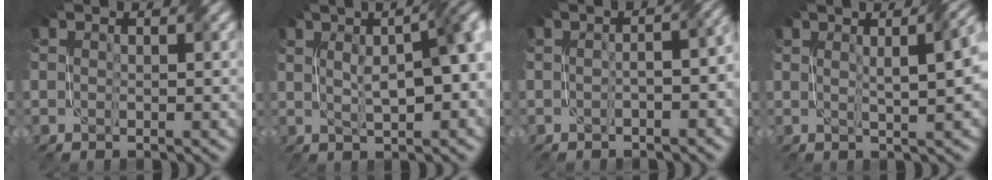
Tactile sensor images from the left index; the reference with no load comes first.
{"total": 8.0, "force": [1.6, 2.6, 7.4], "torque": [-0.087, 0.019, 0.016]}
{"total": 4.6, "force": [-1.1, 1.9, 4.1], "torque": [-0.039, 0.001, -0.016]}
{"total": 7.0, "force": [1.9, 2.5, 6.2], "torque": [-0.030, 0.037, 0.006]}